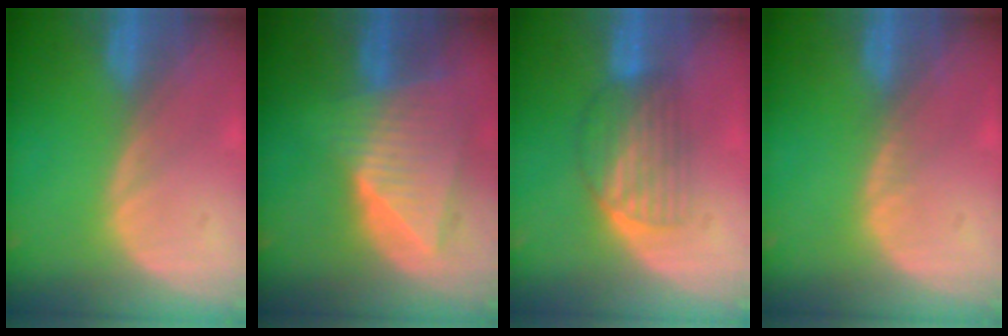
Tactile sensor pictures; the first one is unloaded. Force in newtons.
{"total": 9.1, "press": 8.0, "slide": 4.3}
{"total": 6.8, "press": 5.9, "slide": 3.4}
{"total": 0.5, "press": 0.5, "slide": 0.1}